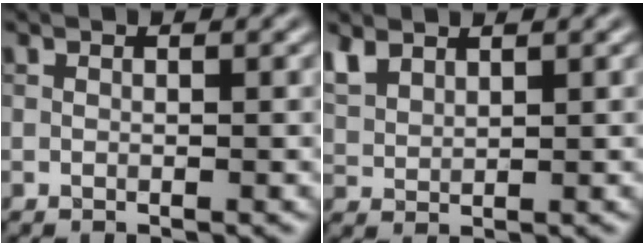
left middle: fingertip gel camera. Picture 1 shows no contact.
{"total": 2.5, "force": [1.9, 1.2, 1.1], "torque": [-0.033, 0.004, 0.047]}